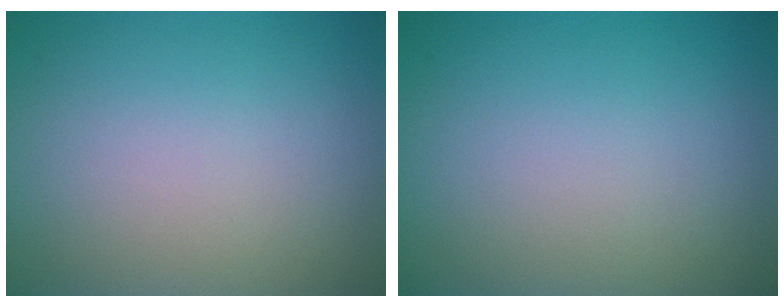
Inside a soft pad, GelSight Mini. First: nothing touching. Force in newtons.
{"total": 0.0}